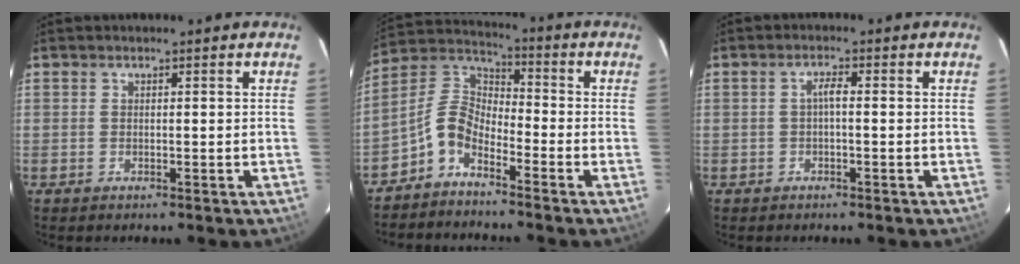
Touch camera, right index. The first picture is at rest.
{"total": 7.0, "force": [-4.5, 3.3, 4.1], "torque": [-0.092, 0.027, -0.103]}
{"total": 1.7, "force": [-0.3, 0.3, 1.7], "torque": [-0.033, 0.008, -0.006]}